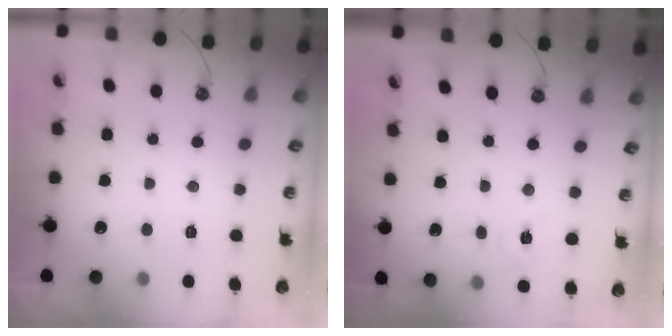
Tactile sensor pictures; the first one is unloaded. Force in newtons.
{"total": 4.4, "press": 4.4, "slide": 0.5}